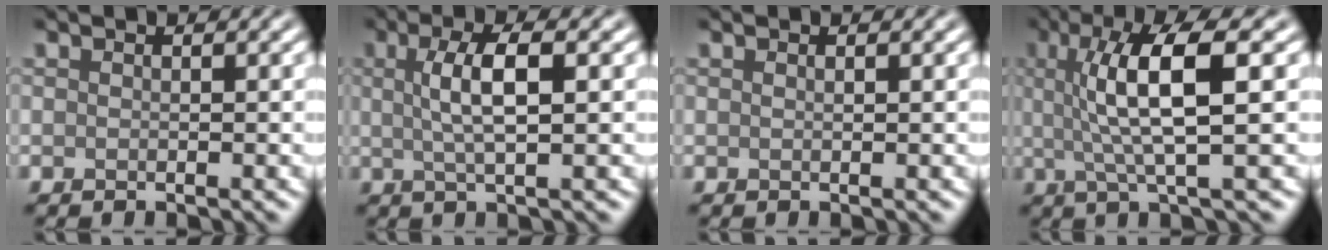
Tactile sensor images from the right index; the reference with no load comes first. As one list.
[{"total": 4.3, "force": [0.7, 1.0, 4.1], "torque": [-0.076, 0.005, 0.013]}, {"total": 0.0}, {"total": 7.4, "force": [1.2, 1.7, 7.1], "torque": [-0.124, 0.007, 0.021]}]